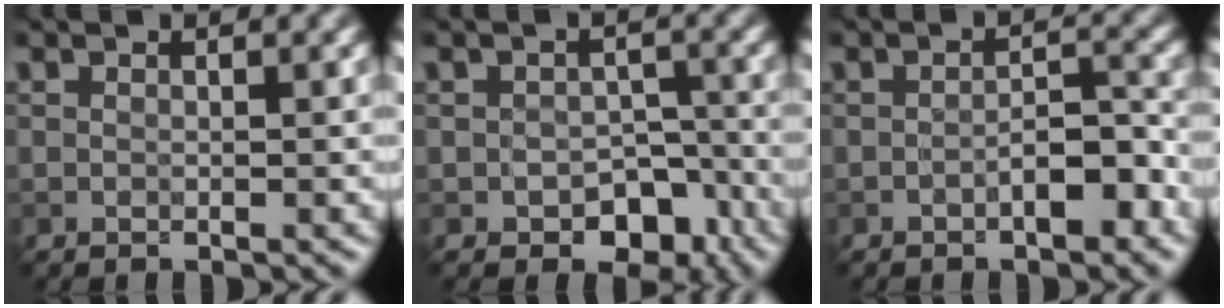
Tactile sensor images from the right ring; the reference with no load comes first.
{"total": 4.7, "force": [-2.4, 3.2, 2.6], "torque": [-0.022, -0.007, -0.030]}
{"total": 2.7, "force": [-1.3, 1.0, 2.1], "torque": [-0.031, 0.013, -0.021]}